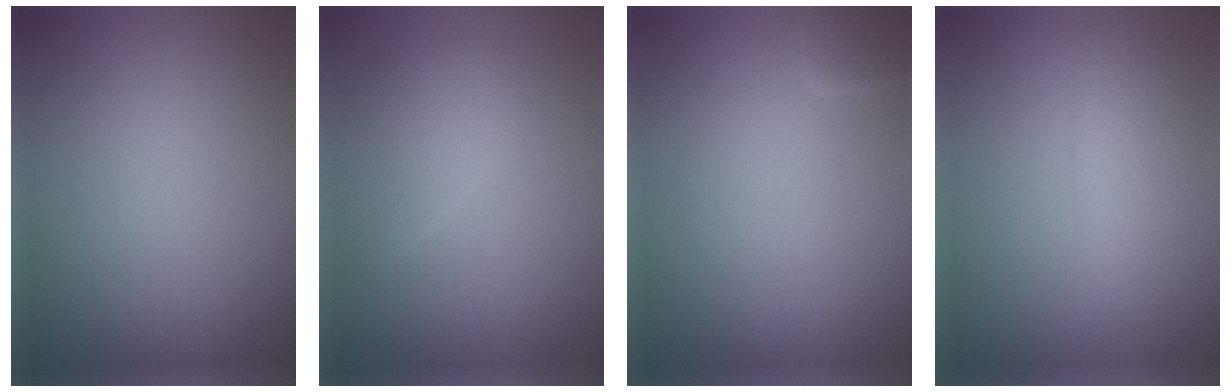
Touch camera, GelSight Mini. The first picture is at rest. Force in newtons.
{"total": 2.5, "press": 2.5, "slide": 0.1}
{"total": 1.3, "press": 1.3, "slide": 0.2}
{"total": 2.8, "press": 2.8, "slide": 0.1}